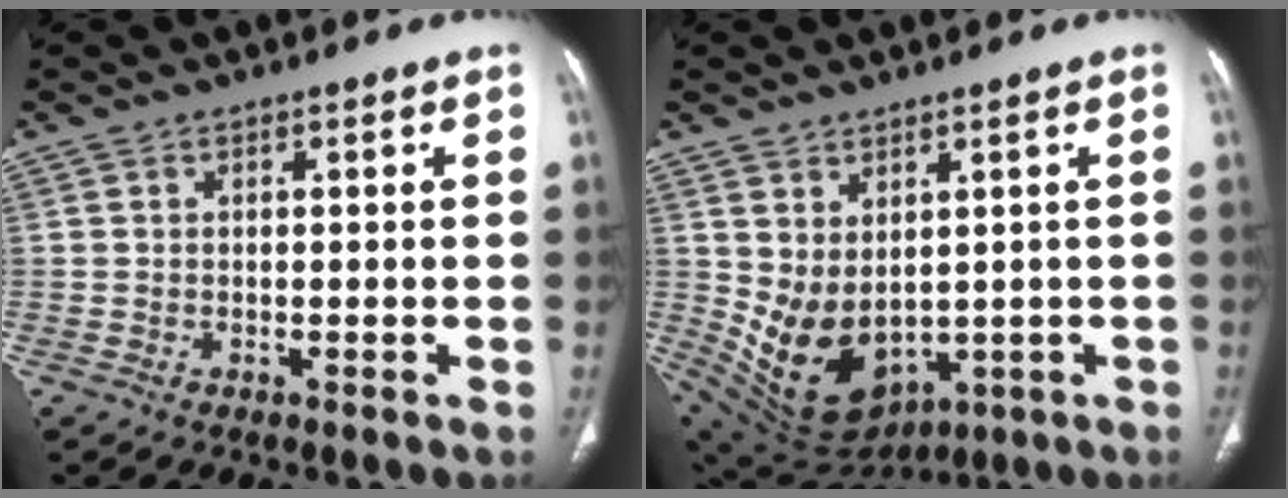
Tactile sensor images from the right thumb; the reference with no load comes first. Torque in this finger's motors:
{"motor_torque": [-0.44, 1.08, 0.85, 0.81, 0.30]}